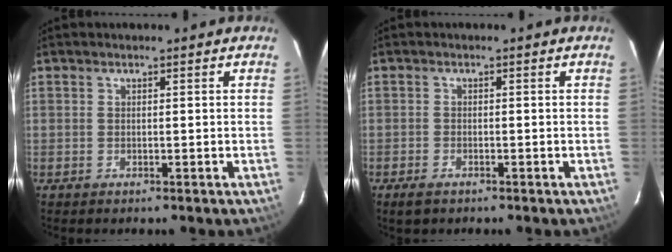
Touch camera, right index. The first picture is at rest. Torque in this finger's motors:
{"motor_torque": [0.21, -0.14, 0.01, 0.01]}